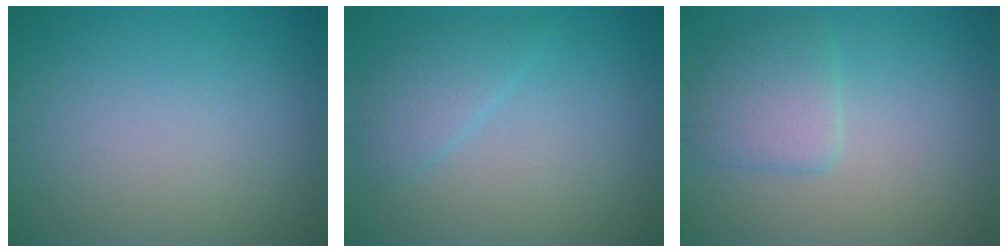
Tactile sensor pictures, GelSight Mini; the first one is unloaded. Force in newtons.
{"total": 2.3, "press": 2.3, "slide": 0.3}
{"total": 2.9, "press": 2.9, "slide": 0.3}